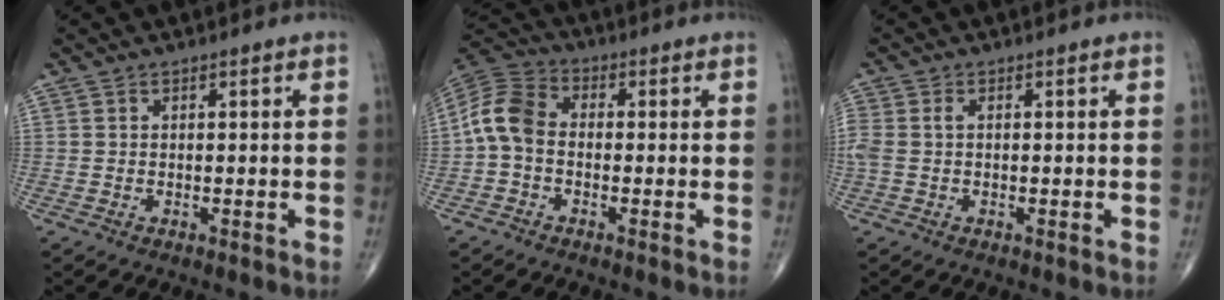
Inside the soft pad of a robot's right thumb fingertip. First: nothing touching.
{"total": 8.2, "force": [-1.0, 5.7, 5.8], "torque": [-0.110, 0.025, -0.037]}
{"total": 3.2, "force": [0.2, 2.0, 2.5], "torque": [-0.083, 0.012, 0.005]}